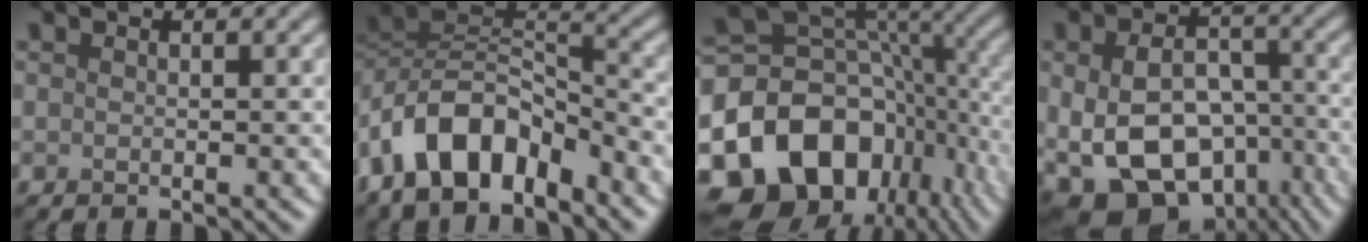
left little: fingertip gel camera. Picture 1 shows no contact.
{"total": 9.4, "force": [-5.8, 4.7, 5.7], "torque": [-0.092, 0.009, -0.116]}
{"total": 17.1, "force": [-6.5, 12.1, 10.2], "torque": [-0.201, -0.003, -0.107]}
{"total": 13.4, "force": [-4.5, 8.8, 9.2], "torque": [-0.167, -0.032, -0.053]}